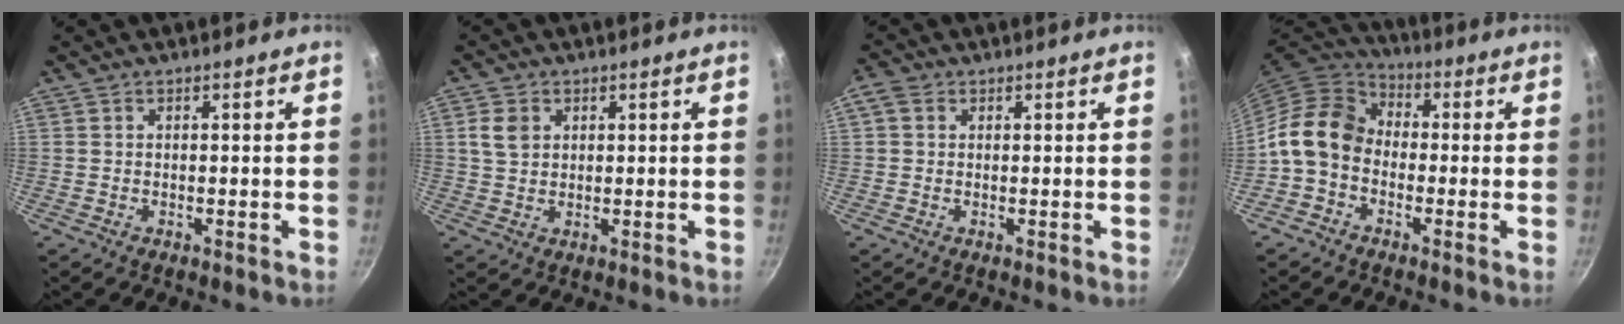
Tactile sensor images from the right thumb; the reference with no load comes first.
{"total": 5.1, "force": [1.6, 3.9, 2.9], "torque": [-0.042, 0.002, 0.031]}
{"total": 2.4, "force": [0.6, 2.0, 1.2], "torque": [-0.022, 0.005, 0.006]}
{"total": 10.9, "force": [-1.7, 8.5, 6.6], "torque": [-0.095, 0.038, -0.056]}